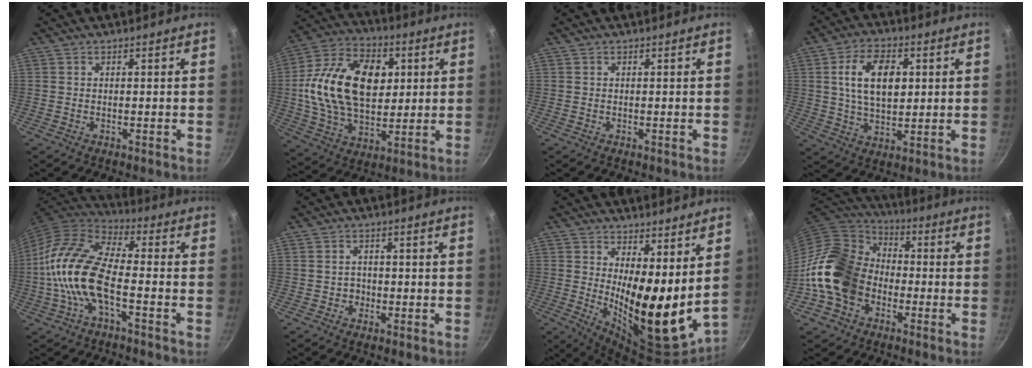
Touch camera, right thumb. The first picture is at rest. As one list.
[{"total": 22.6, "force": [3.3, 14.8, 16.8], "torque": [-0.277, 0.009, 0.050]}, {"total": 0.0}, {"total": 12.0, "force": [2.5, 7.2, 9.3], "torque": [-0.144, -0.001, 0.043]}, {"total": 15.9, "force": [-3.4, 6.9, 13.8], "torque": [-0.269, 0.037, -0.083]}, {"total": 2.1, "force": [-0.7, 1.9, 0.6], "torque": [0.006, 0.006, -0.011]}, {"total": 17.0, "force": [4.0, 6.7, 15.1], "torque": [-0.196, -0.061, 0.070]}, {"total": 17.4, "force": [-4.1, 13.8, 9.9], "torque": [-0.155, 0.049, -0.090]}]